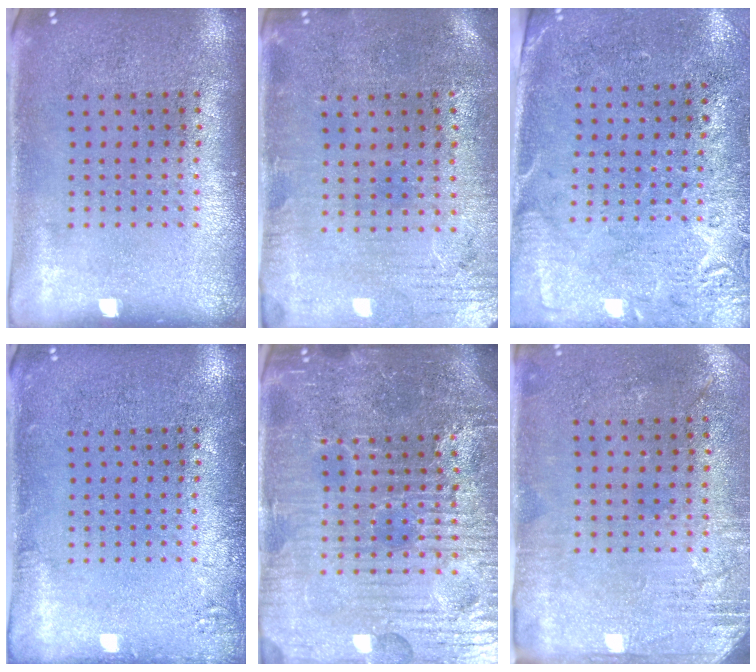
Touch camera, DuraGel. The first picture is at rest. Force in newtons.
{"total": 0.6, "press": 0.4, "slide": 0.5}
{"total": 2.7, "press": 2.3, "slide": 1.4}
{"total": 1.5, "press": 1.4, "slide": 0.3}
{"total": 6.0, "press": 5.6, "slide": 2.2}
{"total": 2.8, "press": 2.4, "slide": 1.5}